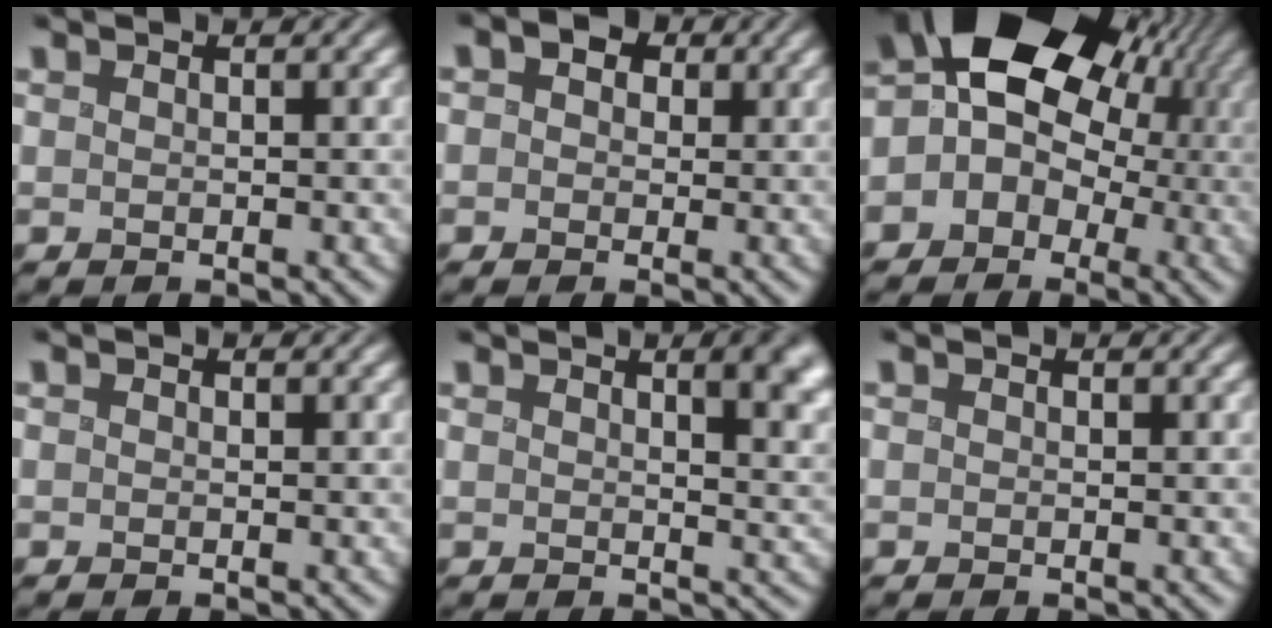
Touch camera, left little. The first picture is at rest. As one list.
[{"total": 4.7, "force": [1.5, 3.4, 2.8], "torque": [-0.046, 0.024, -0.009]}, {"total": 17.4, "force": [3.7, 14.8, 8.4], "torque": [-0.157, 0.050, 0.009]}, {"total": 0.0}, {"total": 5.8, "force": [2.9, 2.7, 4.3], "torque": [-0.053, -0.006, 0.056]}, {"total": 0.0}]